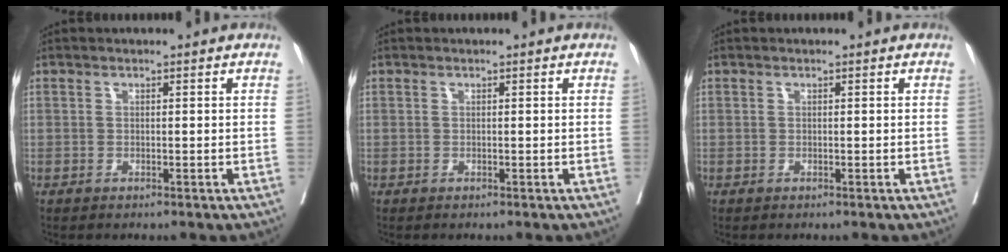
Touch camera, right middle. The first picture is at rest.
{"total": 0.0}
{"total": 0.0}